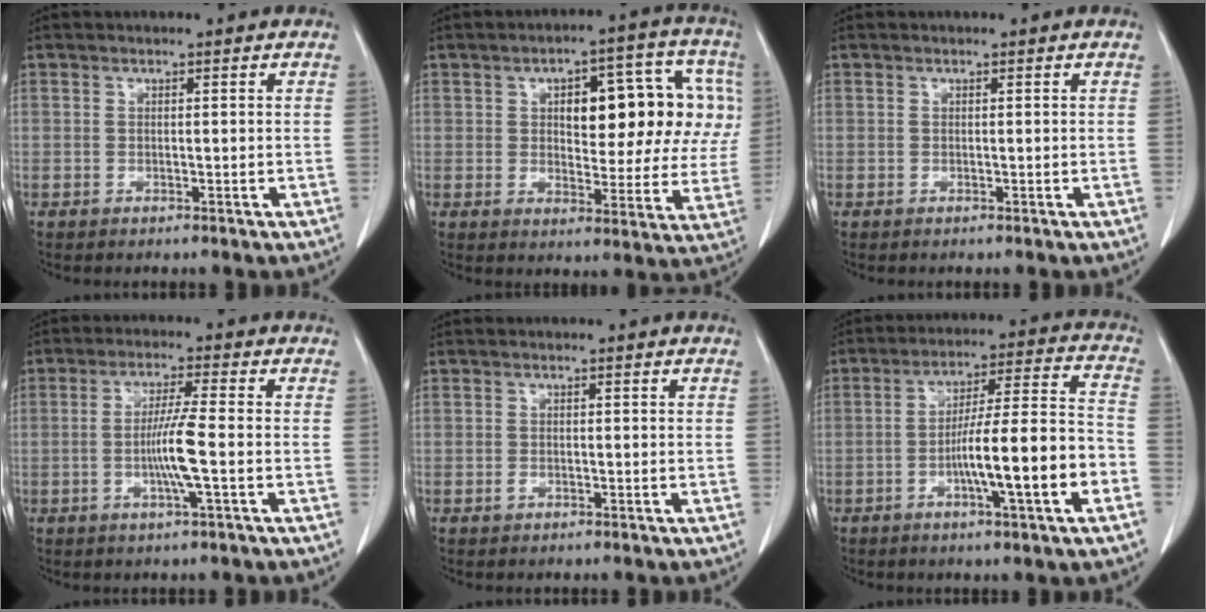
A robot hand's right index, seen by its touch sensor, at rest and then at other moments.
{"total": 15.3, "force": [3.4, 6.5, 13.5], "torque": [-0.162, 0.037, 0.048]}
{"total": 0.0}
{"total": 6.1, "force": [-1.2, -0.6, 6.0], "torque": [-0.115, -0.002, -0.023]}
{"total": 0.7, "force": [-0.4, 0.5, 0.4], "torque": [-0.007, 0.001, -0.005]}
{"total": 14.0, "force": [-4.6, 0.5, 13.2], "torque": [-0.210, 0.014, -0.070]}